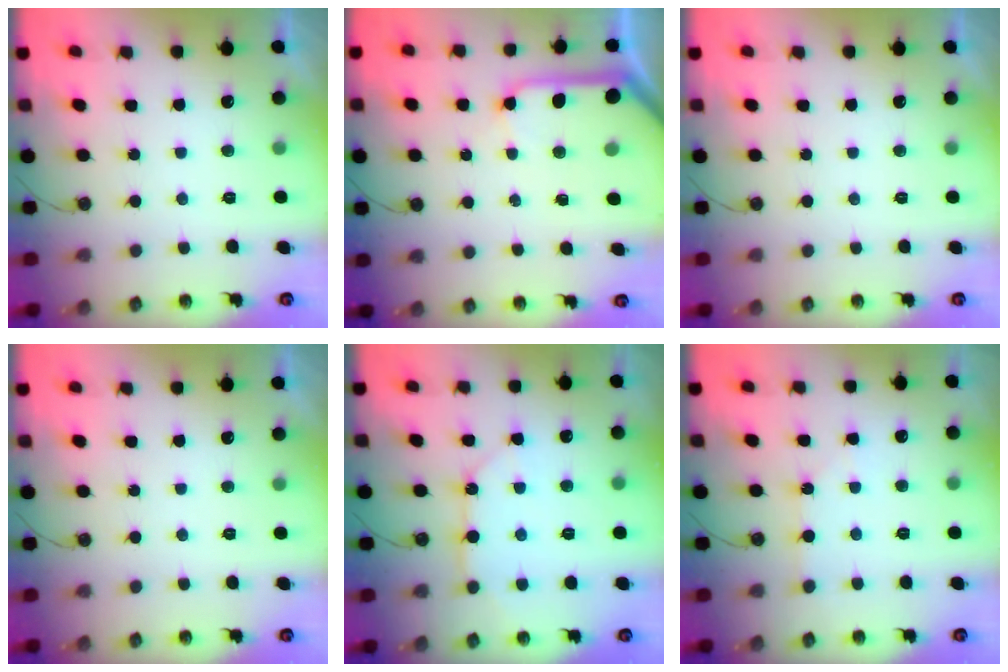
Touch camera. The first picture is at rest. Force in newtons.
{"total": 10.4, "press": 10.3, "slide": 1.3}
{"total": 0.0}
{"total": 0.0}
{"total": 10.4, "press": 10.3, "slide": 1.2}
{"total": 0.9, "press": 0.9, "slide": 0.1}